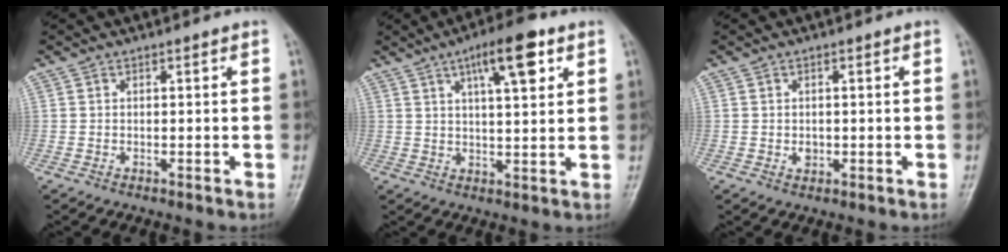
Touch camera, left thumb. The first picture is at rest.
{"total": 10.2, "force": [4.9, 3.1, 8.5], "torque": [-0.119, -0.012, 0.073]}
{"total": 1.6, "force": [-0.1, 1.3, 0.9], "torque": [-0.007, 0.001, 0.001]}